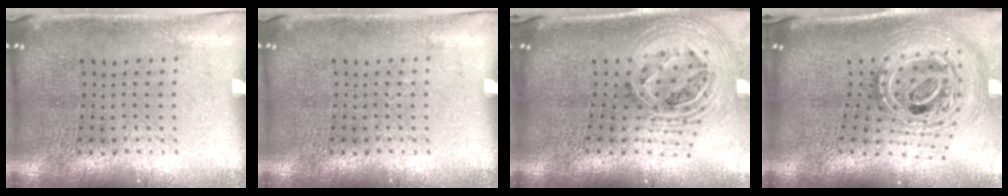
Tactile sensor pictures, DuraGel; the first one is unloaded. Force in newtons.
{"total": 0.0}
{"total": 2.3, "press": 1.7, "slide": 1.5}
{"total": 3.1, "press": 2.1, "slide": 2.3}